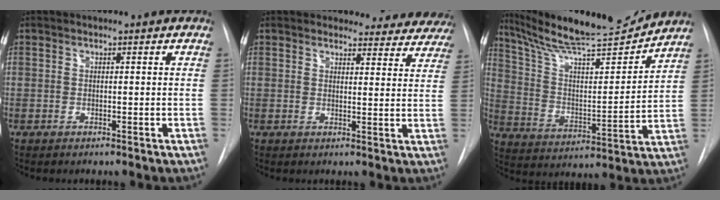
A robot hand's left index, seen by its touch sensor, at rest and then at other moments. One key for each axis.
{"total": 12.3, "fx": 11.6, "fy": 3.8, "fz": 0.8, "tx": 0.034, "ty": -0.038, "tz": 0.100}
{"total": 18.9, "fx": 17.5, "fy": 1.0, "fz": 7.1, "tx": -0.128, "ty": -0.017, "tz": 0.282}